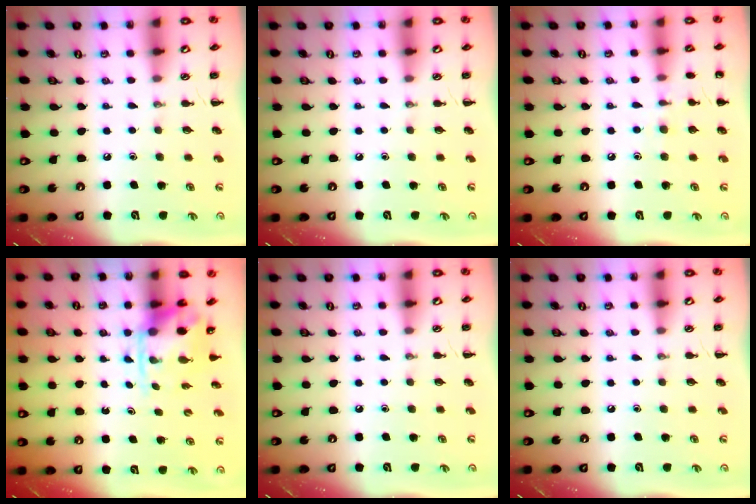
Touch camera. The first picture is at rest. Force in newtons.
{"total": 0.0}
{"total": 6.9, "press": 6.6, "slide": 2.0}
{"total": 3.9, "press": 3.8, "slide": 0.8}
{"total": 0.0}
{"total": 0.0}